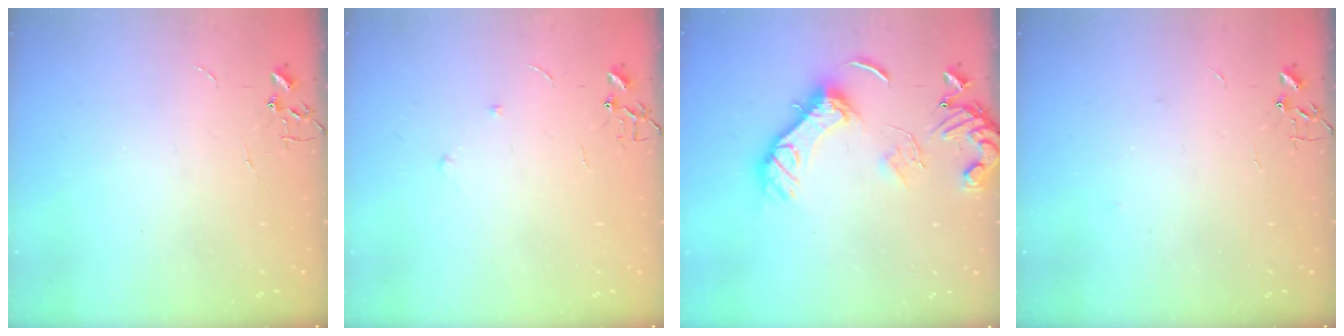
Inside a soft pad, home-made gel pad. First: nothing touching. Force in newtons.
{"total": 5.6, "press": 5.6, "slide": 0.6}
{"total": 14.6, "press": 14.5, "slide": 1.2}
{"total": 2.5, "press": 2.1, "slide": 1.4}